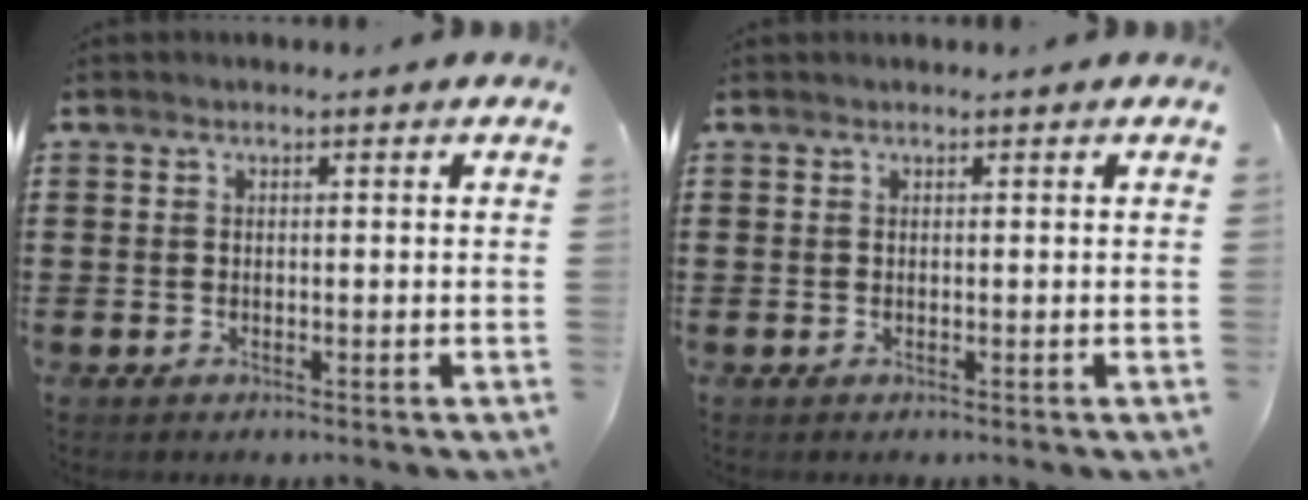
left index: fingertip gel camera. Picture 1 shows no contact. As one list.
[{"total": 0.0}]